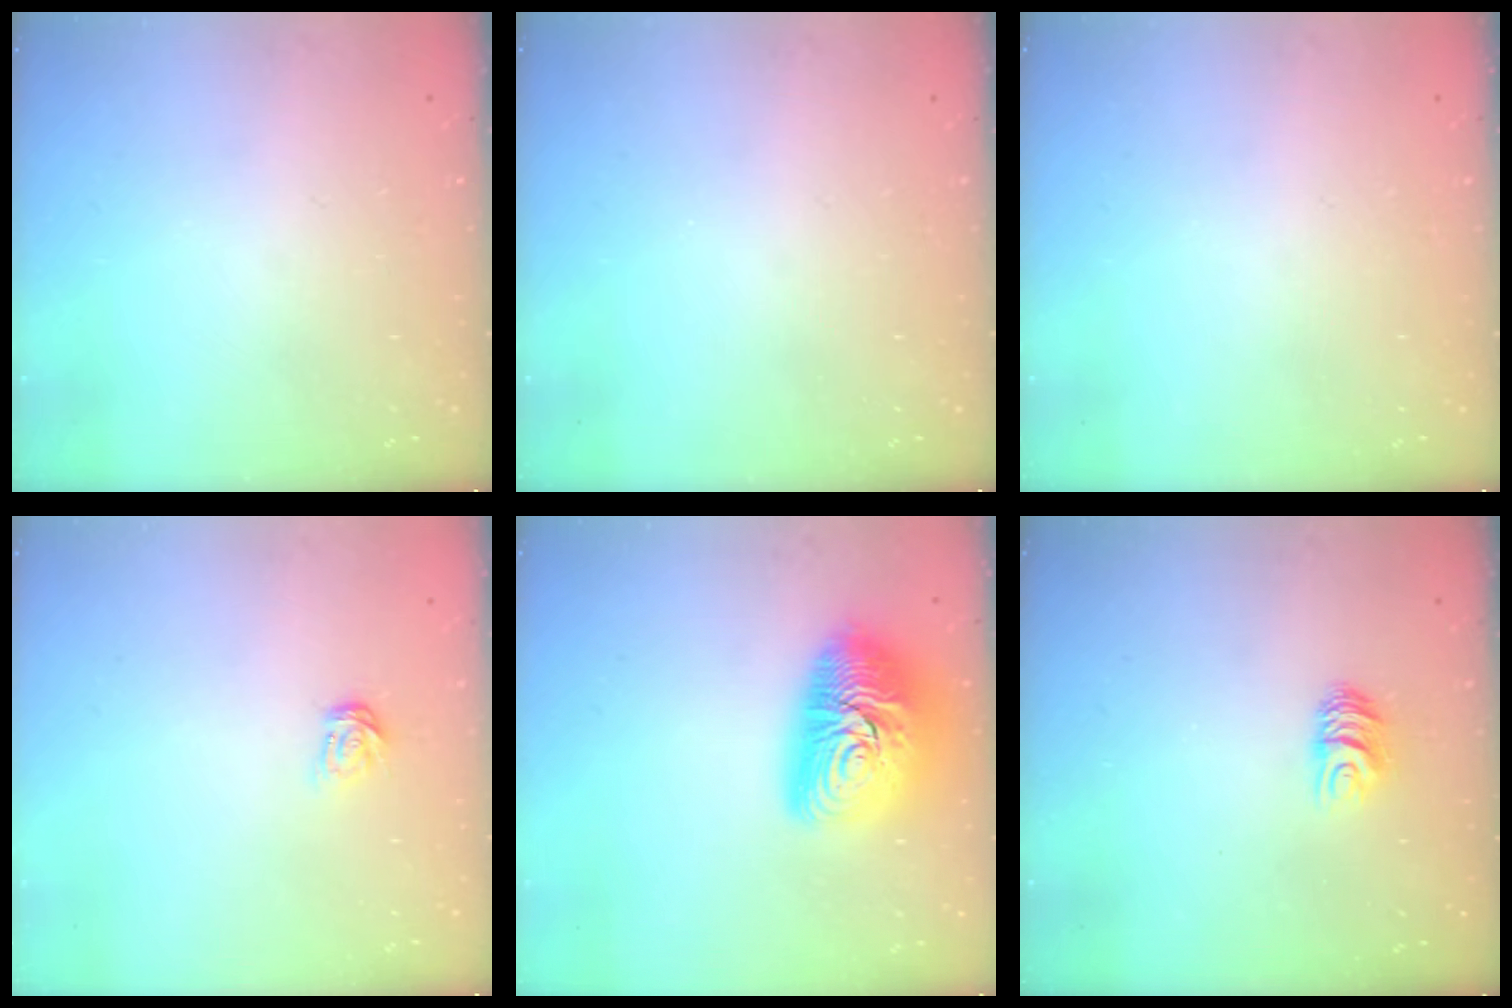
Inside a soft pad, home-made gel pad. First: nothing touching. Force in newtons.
{"total": 0.0}
{"total": 0.0}
{"total": 4.2, "press": 4.2, "slide": 0.4}
{"total": 17.1, "press": 17.1, "slide": 1.1}
{"total": 6.4, "press": 6.4, "slide": 0.5}